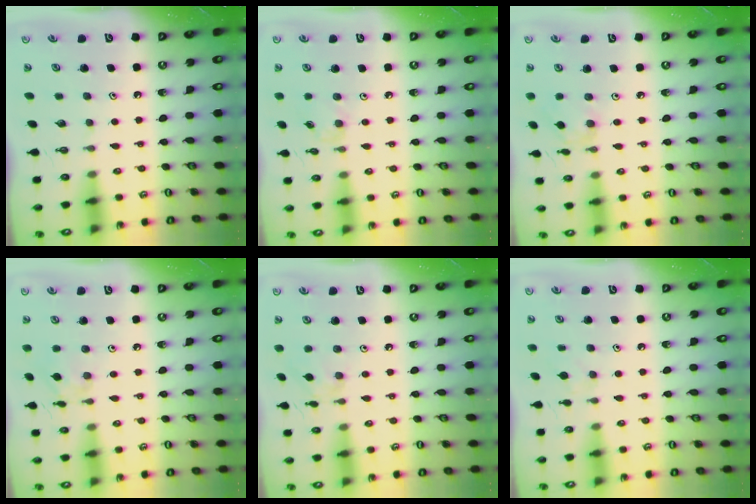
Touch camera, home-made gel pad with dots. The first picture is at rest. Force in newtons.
{"total": 2.5, "press": 2.4, "slide": 0.4}
{"total": 2.7, "press": 2.6, "slide": 0.3}
{"total": 4.6, "press": 4.5, "slide": 0.4}
{"total": 1.4, "press": 1.3, "slide": 0.2}
{"total": 3.2, "press": 3.2, "slide": 0.7}